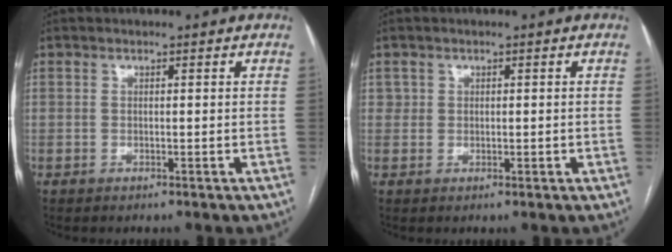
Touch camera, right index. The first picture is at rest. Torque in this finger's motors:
{"motor_torque": [-0.30, 0.66, 0.04, 0.02]}